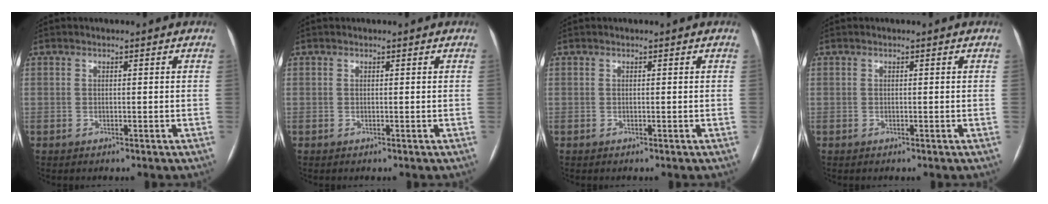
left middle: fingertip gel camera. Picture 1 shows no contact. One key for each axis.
{"total": 0.0}
{"total": 0.0}
{"total": 0.0}